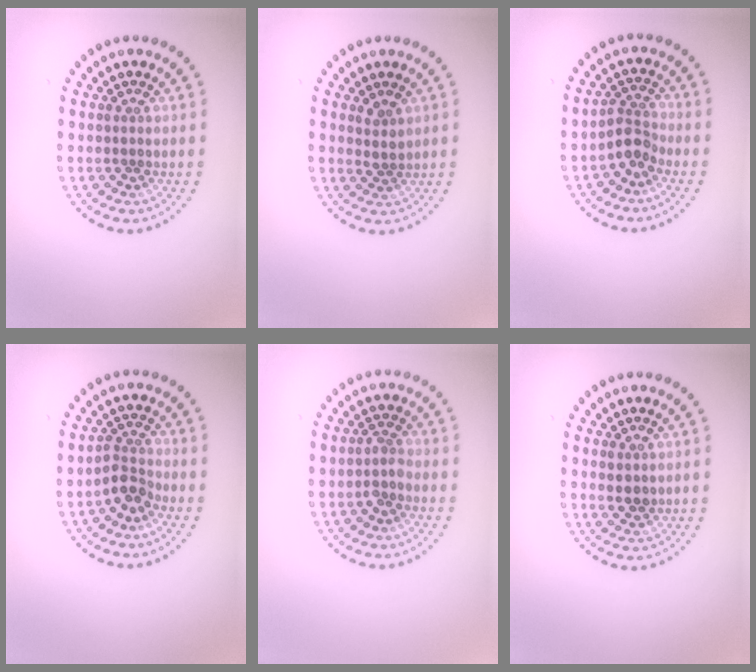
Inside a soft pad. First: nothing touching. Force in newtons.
{"total": 1.3, "press": 1.1, "slide": 0.7}
{"total": 2.3, "press": 1.8, "slide": 1.5}
{"total": 2.3, "press": 1.8, "slide": 1.5}
{"total": 1.4, "press": 1.0, "slide": 1.0}
{"total": 1.5, "press": 1.3, "slide": 0.6}